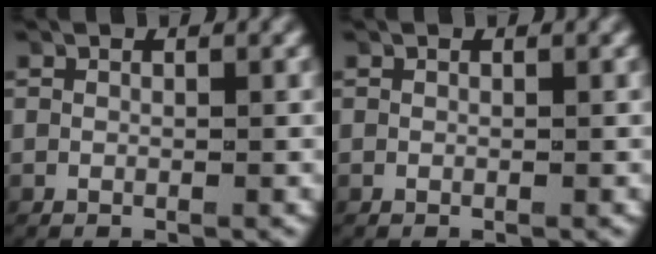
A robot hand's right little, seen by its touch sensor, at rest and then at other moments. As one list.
[{"total": 0.0}]